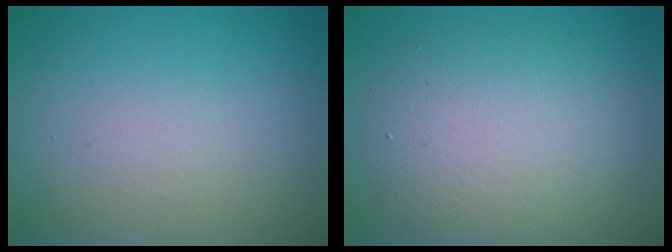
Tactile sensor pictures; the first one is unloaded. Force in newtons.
{"total": 6.0, "press": 6.0, "slide": 0.5}